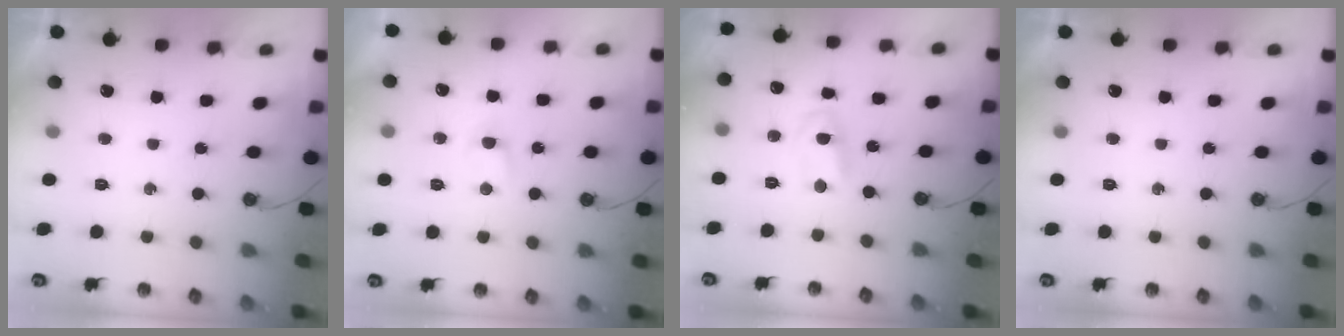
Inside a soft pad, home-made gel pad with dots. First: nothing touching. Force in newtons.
{"total": 2.7, "press": 2.7, "slide": 0.4}
{"total": 2.7, "press": 2.7, "slide": 0.2}
{"total": 0.0}